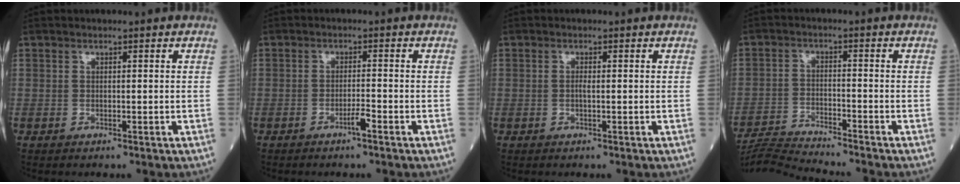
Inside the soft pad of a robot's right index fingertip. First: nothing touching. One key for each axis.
{"total": 1.9, "fx": -1.3, "fy": -0.1, "fz": 1.4, "tx": -0.024, "ty": 0.001, "tz": -0.024}
{"total": 0.9, "fx": -0.1, "fy": 0.1, "fz": 0.9, "tx": -0.019, "ty": 0.000, "tz": -0.002}
{"total": 8.5, "fx": -8.2, "fy": -1.8, "fz": 1.3, "tx": -0.023, "ty": -0.009, "tz": -0.144}